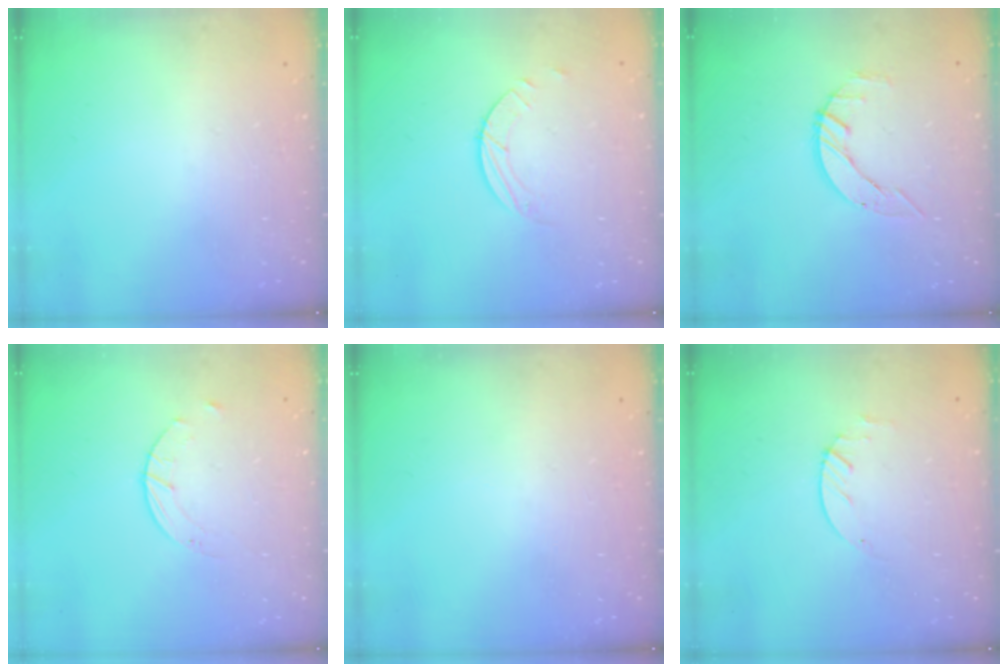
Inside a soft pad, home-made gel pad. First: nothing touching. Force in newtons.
{"total": 2.0, "press": 2.0, "slide": 0.2}
{"total": 3.3, "press": 3.3, "slide": 0.4}
{"total": 2.0, "press": 2.0, "slide": 0.3}
{"total": 0.0}
{"total": 1.9, "press": 1.9, "slide": 0.3}